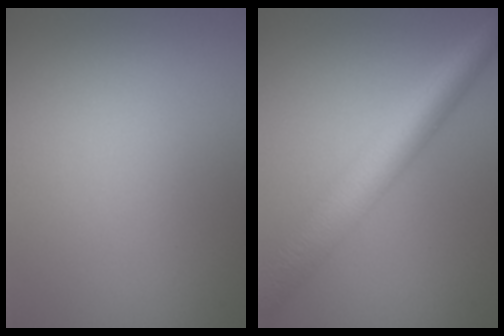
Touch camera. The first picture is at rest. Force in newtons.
{"total": 6.6, "press": 6.6, "slide": 0.1}